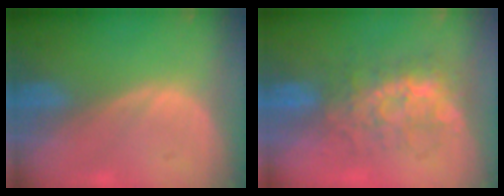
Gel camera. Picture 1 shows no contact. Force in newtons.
{"total": 8.1, "press": 7.5, "slide": 3.2}